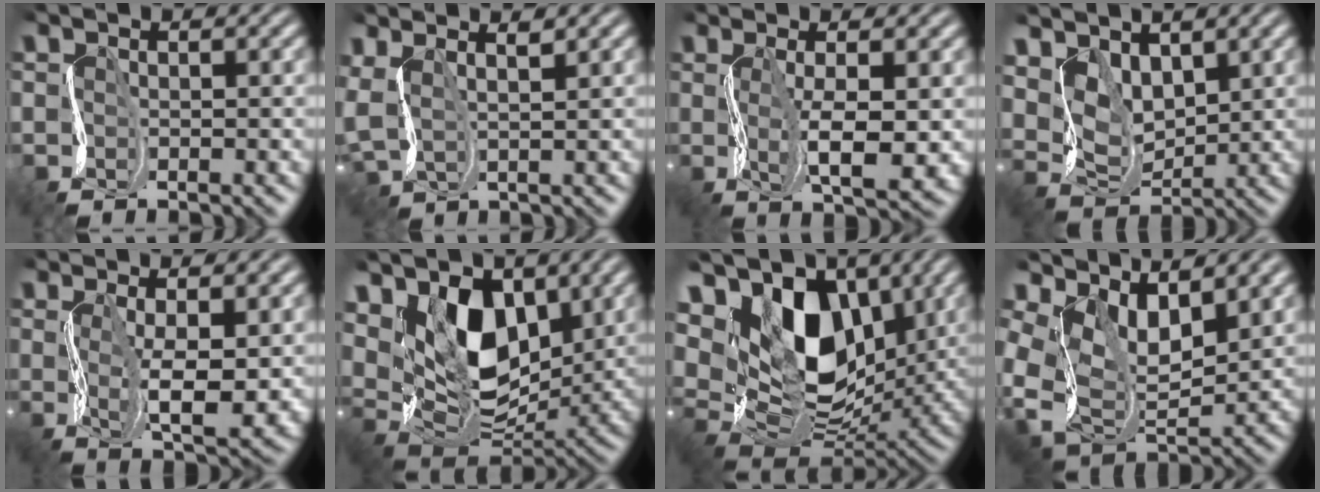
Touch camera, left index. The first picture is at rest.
{"total": 4.5, "force": [3.0, 2.3, 2.5], "torque": [-0.078, 0.027, 0.057]}
{"total": 5.0, "force": [0.2, 1.3, 4.8], "torque": [-0.088, -0.002, 0.008]}
{"total": 4.8, "force": [3.3, 2.9, 2.0], "torque": [-0.057, -0.003, 0.068]}
{"total": 5.7, "force": [0.6, 1.7, 5.4], "torque": [-0.099, -0.006, 0.018]}
{"total": 10.0, "force": [4.3, 6.3, 6.5], "torque": [-0.125, -0.008, 0.075]}
{"total": 13.3, "force": [6.5, 8.2, 8.2], "torque": [-0.159, 0.013, 0.113]}
{"total": 8.1, "force": [3.2, 5.1, 5.5], "torque": [-0.113, -0.014, 0.063]}